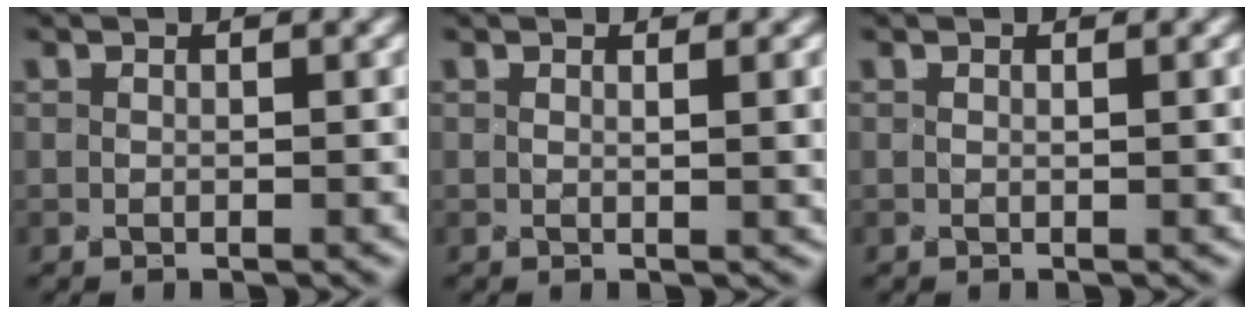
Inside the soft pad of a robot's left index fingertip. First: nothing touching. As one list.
[{"total": 1.8, "force": [0.4, 0.7, 1.6], "torque": [-0.008, 0.005, 0.008]}, {"total": 0.9, "force": [0.2, 0.4, 0.8], "torque": [-0.003, 0.001, 0.001]}]